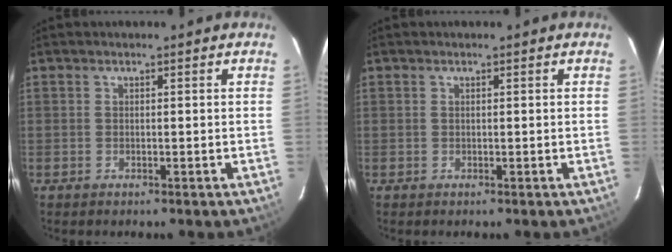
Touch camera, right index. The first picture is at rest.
{"total": 0.0}